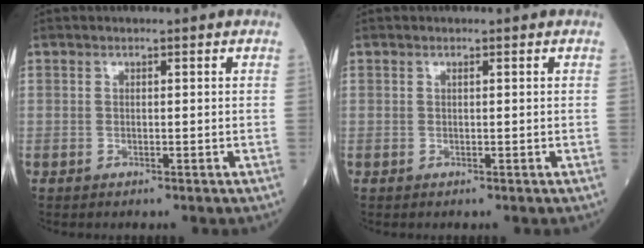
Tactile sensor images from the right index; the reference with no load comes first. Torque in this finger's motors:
{"motor_torque": [0.00, 0.00, 0.00, 0.00]}